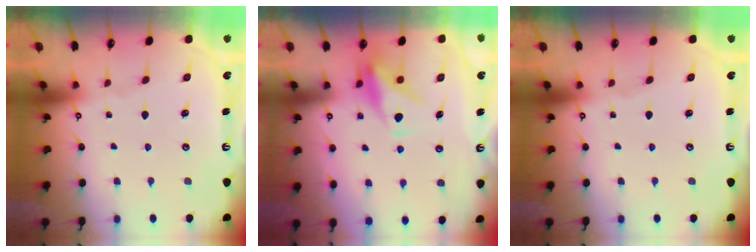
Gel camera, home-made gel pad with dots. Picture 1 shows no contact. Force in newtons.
{"total": 9.5, "press": 9.5, "slide": 0.3}
{"total": 0.0}